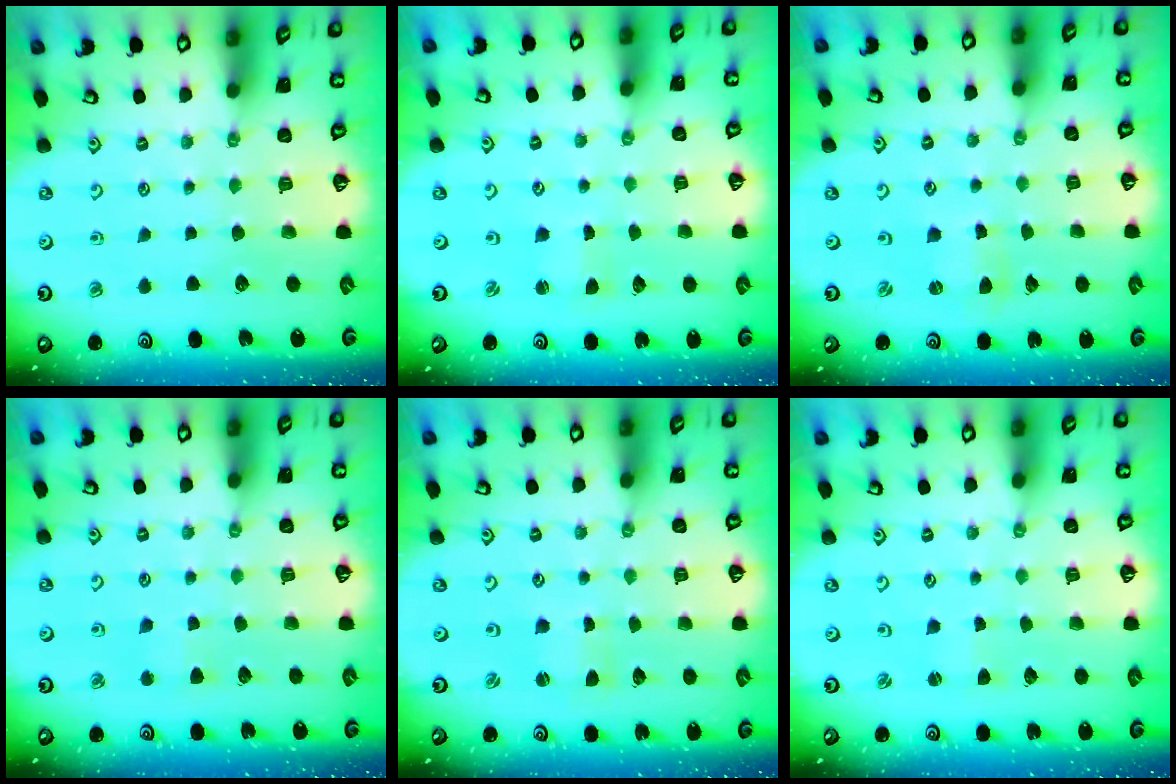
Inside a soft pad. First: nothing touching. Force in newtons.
{"total": 1.1, "press": 1.1, "slide": 0.2}
{"total": 1.0, "press": 1.0, "slide": 0.2}
{"total": 2.5, "press": 2.4, "slide": 0.7}
{"total": 0.6, "press": 0.5, "slide": 0.2}
{"total": 0.9, "press": 0.8, "slide": 0.2}